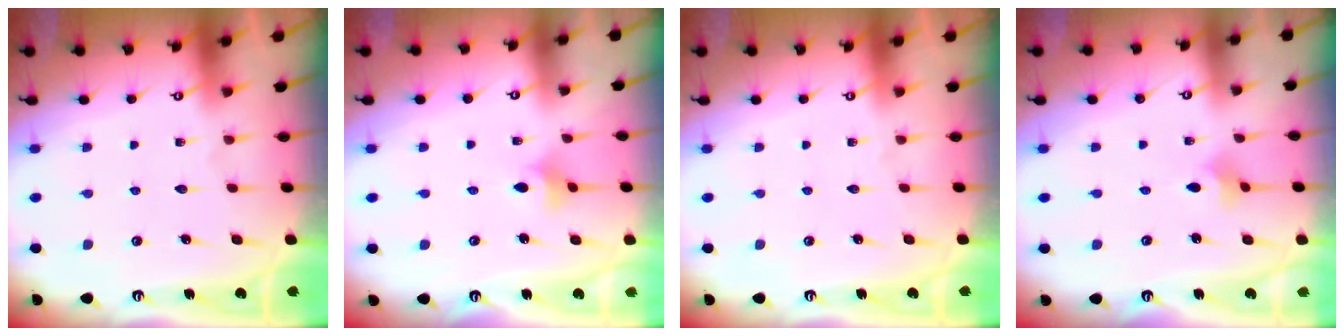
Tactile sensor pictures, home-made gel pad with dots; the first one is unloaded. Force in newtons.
{"total": 4.4, "press": 4.4, "slide": 0.6}
{"total": 0.0}
{"total": 2.8, "press": 2.7, "slide": 0.6}